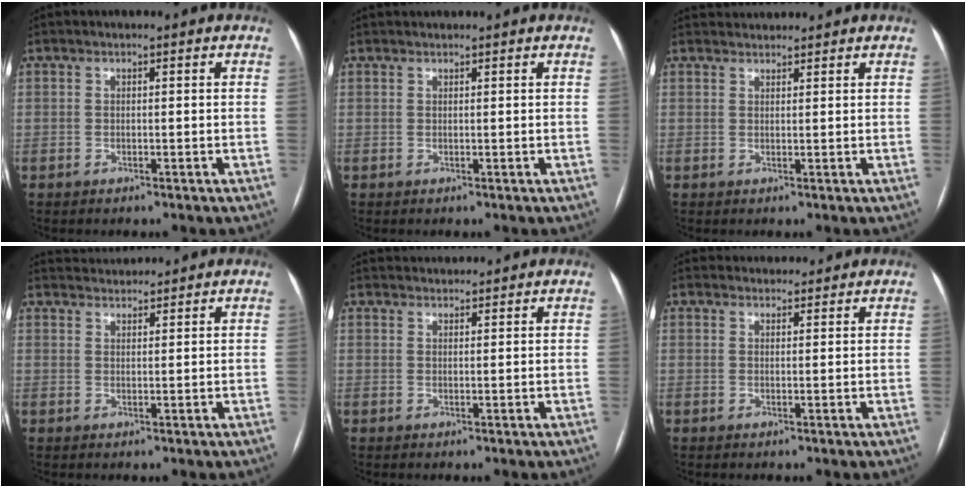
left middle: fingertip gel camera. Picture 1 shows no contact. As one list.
[{"total": 1.4, "force": [1.4, 0.1, 0.3], "torque": [-0.004, 0.023, 0.027]}, {"total": 2.9, "force": [2.8, 0.5, 0.0], "torque": [-0.003, 0.028, 0.049]}, {"total": 3.9, "force": [3.9, 0.2, 0.1], "torque": [-0.009, 0.025, 0.068]}, {"total": 3.7, "force": [3.7, 0.4, 0.2], "torque": [-0.008, 0.028, 0.059]}, {"total": 4.3, "force": [4.0, 1.4, 0.1], "torque": [0.001, 0.023, 0.052]}]